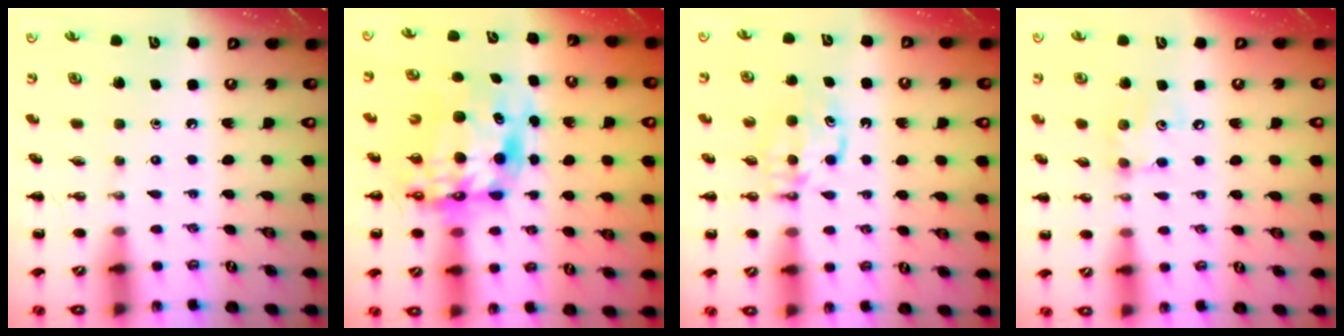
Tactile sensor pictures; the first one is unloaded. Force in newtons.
{"total": 11.1, "press": 10.7, "slide": 2.8}
{"total": 6.2, "press": 6.2, "slide": 0.7}
{"total": 5.3, "press": 5.2, "slide": 0.8}